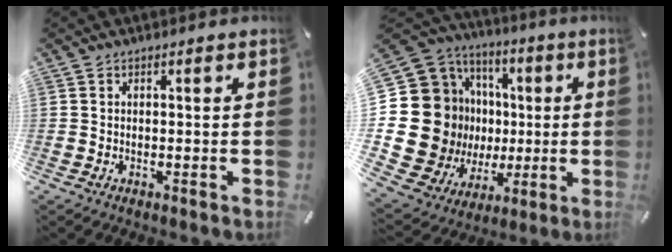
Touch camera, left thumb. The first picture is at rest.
{"total": 23.5, "force": [0.6, 19.6, 12.9], "torque": [-0.270, -0.031, 0.053]}